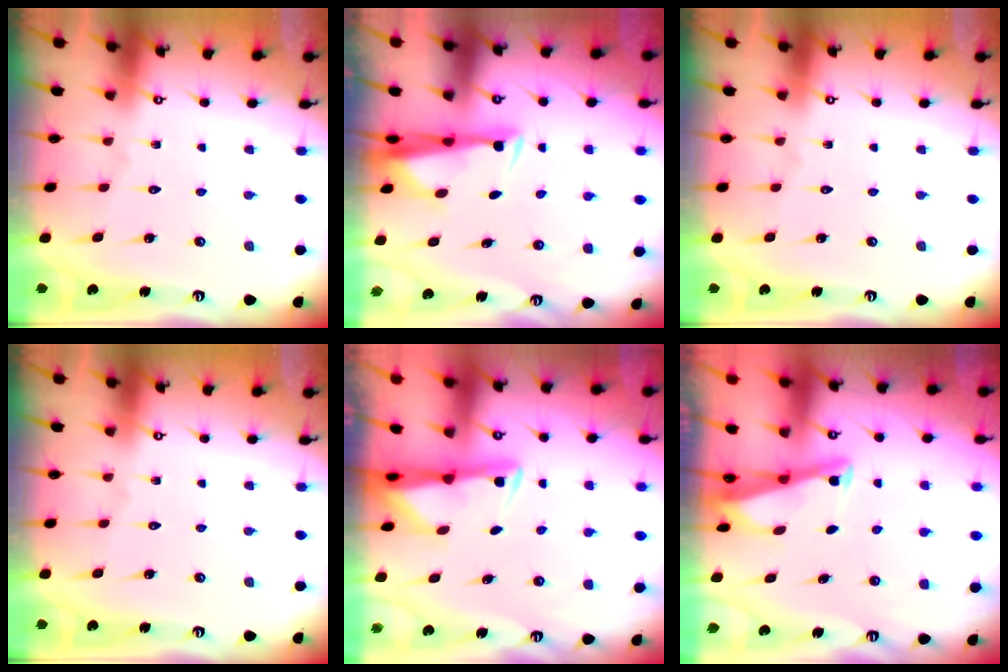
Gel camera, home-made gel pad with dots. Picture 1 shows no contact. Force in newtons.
{"total": 3.2, "press": 3.2, "slide": 0.8}
{"total": 0.0}
{"total": 0.0}
{"total": 2.9, "press": 2.8, "slide": 0.4}
{"total": 2.7, "press": 2.7, "slide": 0.3}